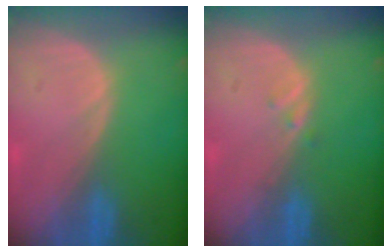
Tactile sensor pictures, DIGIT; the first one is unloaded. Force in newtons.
{"total": 0.8, "press": 0.8, "slide": 0.1}